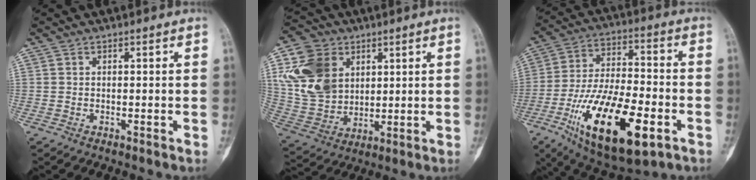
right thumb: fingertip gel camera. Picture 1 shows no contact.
{"total": 16.4, "force": [5.2, 12.5, 9.1], "torque": [-0.160, -0.006, 0.107]}
{"total": 23.9, "force": [-9.1, 9.7, 19.8], "torque": [-0.365, 0.024, -0.143]}